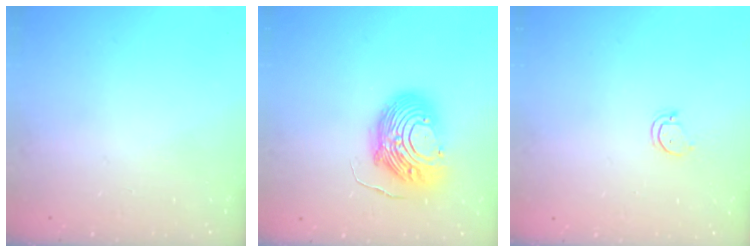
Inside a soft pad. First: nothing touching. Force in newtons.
{"total": 14.9, "press": 14.9, "slide": 1.5}
{"total": 3.5, "press": 3.5, "slide": 0.4}